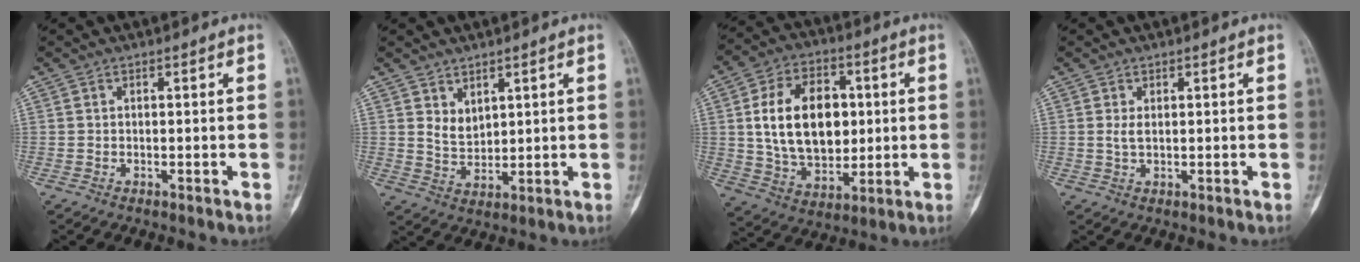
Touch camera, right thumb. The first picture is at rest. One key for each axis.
{"total": 4.1, "fx": 2.4, "fy": 2.6, "fz": 2.1, "tx": -0.023, "ty": -0.025, "tz": 0.054}
{"total": 18.0, "fx": 2.3, "fy": 12.1, "fz": 13.1, "tx": -0.182, "ty": -0.001, "tz": 0.047}
{"total": 1.6, "fx": 0.4, "fy": 0.9, "fz": 1.3, "tx": -0.026, "ty": -0.001, "tz": 0.011}